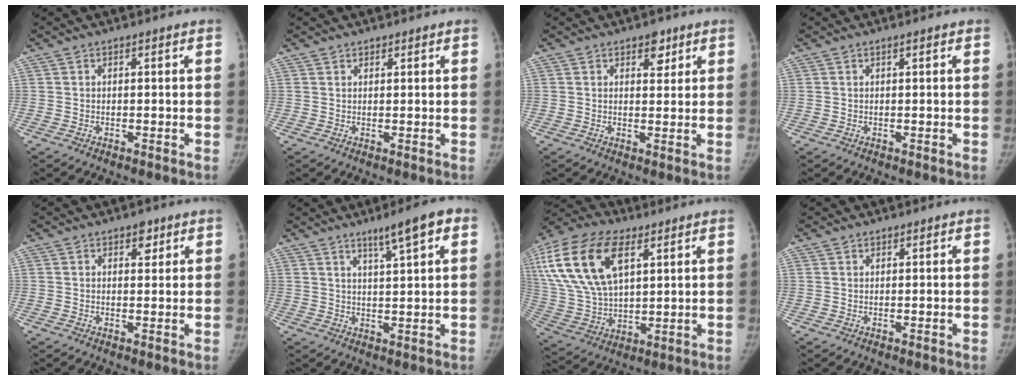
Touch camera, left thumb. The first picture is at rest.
{"total": 0.9, "force": [0.7, 0.6, -0.1], "torque": [0.016, -0.004, 0.007]}
{"total": 3.4, "force": [2.1, 2.1, 1.7], "torque": [0.001, -0.011, 0.028]}
{"total": 0.5, "force": [0.3, 0.1, 0.4], "torque": [-0.005, 0.001, 0.004]}
{"total": 2.5, "force": [1.5, 1.5, 1.3], "torque": [-0.001, -0.007, 0.020]}
{"total": 7.1, "force": [3.9, 0.8, 5.8], "torque": [-0.088, -0.009, 0.063]}
{"total": 21.5, "force": [8.5, 11.7, 15.9], "torque": [-0.318, -0.008, 0.161]}
{"total": 0.6, "force": [0.5, 0.4, -0.1], "torque": [0.012, -0.003, 0.004]}